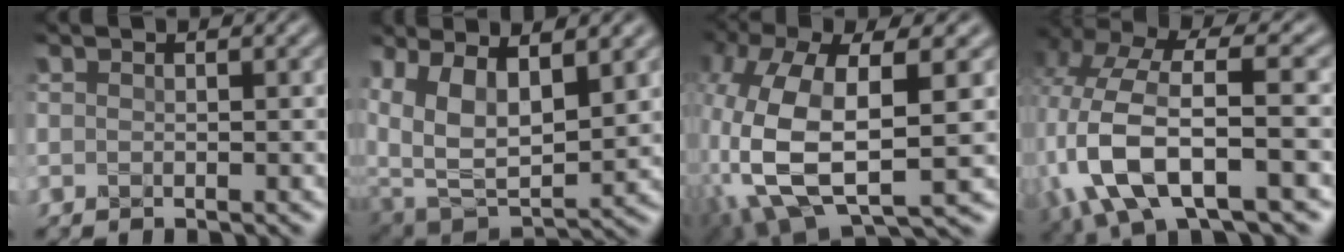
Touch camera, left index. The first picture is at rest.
{"total": 10.0, "force": [3.5, 5.6, 7.4], "torque": [-0.144, -0.009, 0.069]}
{"total": 11.9, "force": [0.2, 5.9, 10.3], "torque": [-0.230, -0.011, 0.012]}
{"total": 9.2, "force": [-2.8, 4.0, 7.8], "torque": [-0.169, 0.007, -0.057]}